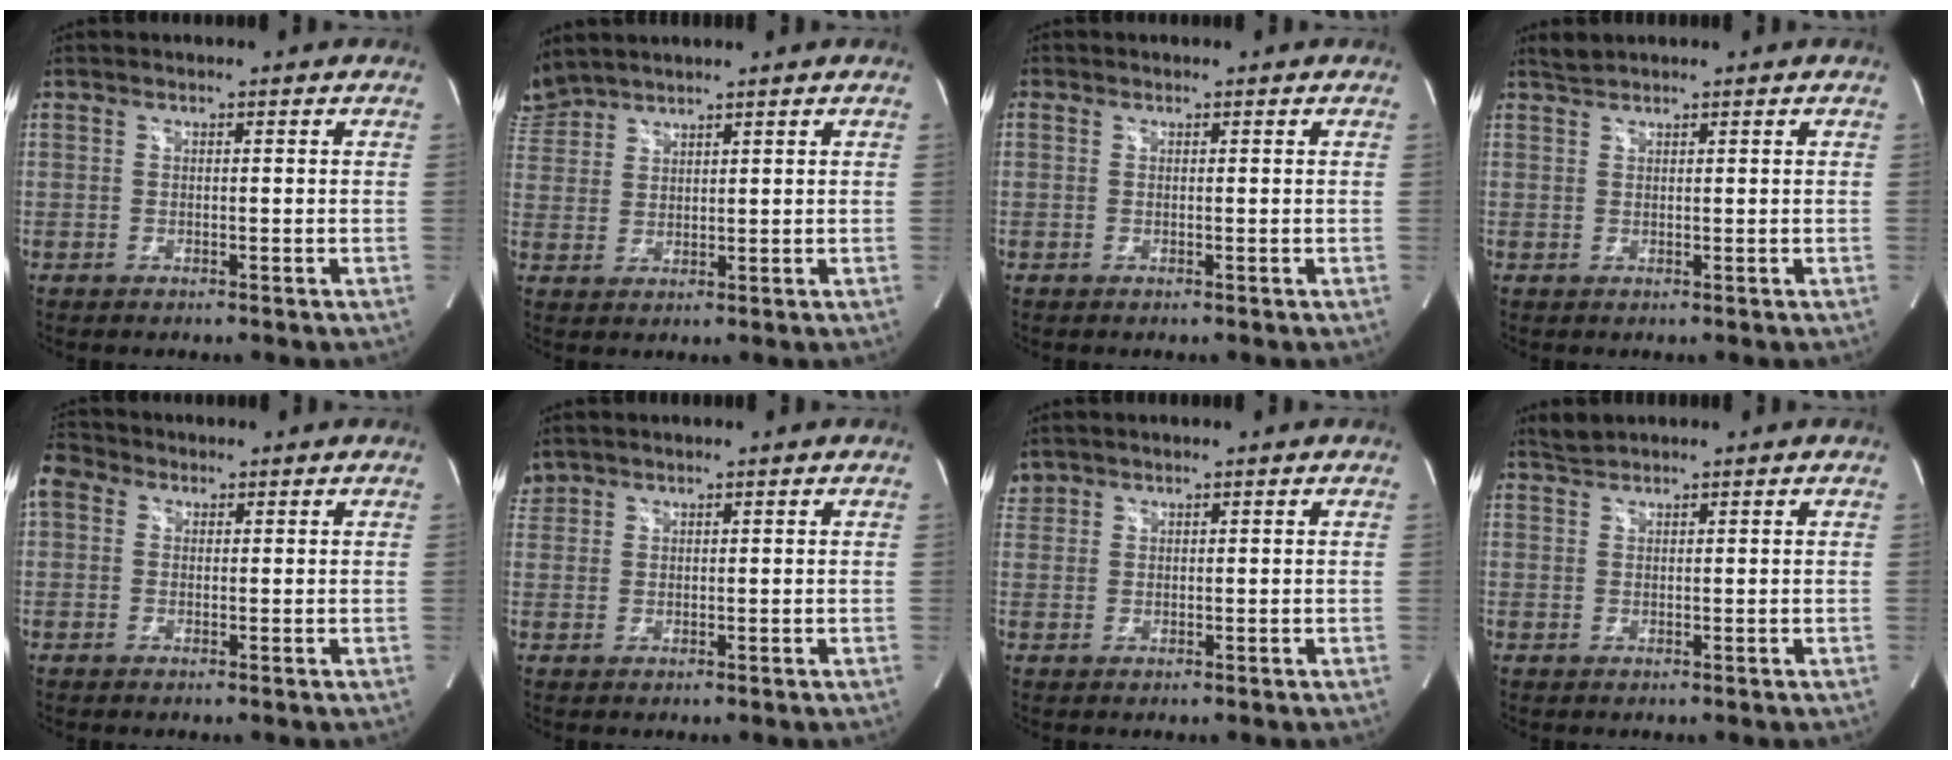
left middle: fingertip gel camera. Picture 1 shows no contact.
{"total": 4.9, "force": [4.9, 0.8, 0.3], "torque": [-0.020, 0.022, 0.103]}
{"total": 0.0}
{"total": 1.3, "force": [1.3, -0.1, 0.0], "torque": [-0.007, 0.005, 0.032]}
{"total": 4.7, "force": [2.1, 3.6, 2.2], "torque": [-0.057, 0.032, 0.042]}
{"total": 2.0, "force": [1.8, 0.8, -0.1], "torque": [0.000, 0.013, 0.037]}
{"total": 1.8, "force": [1.6, 0.8, -0.1], "torque": [0.000, 0.012, 0.032]}
{"total": 1.6, "force": [1.6, -0.1, -0.1], "torque": [-0.006, 0.006, 0.037]}